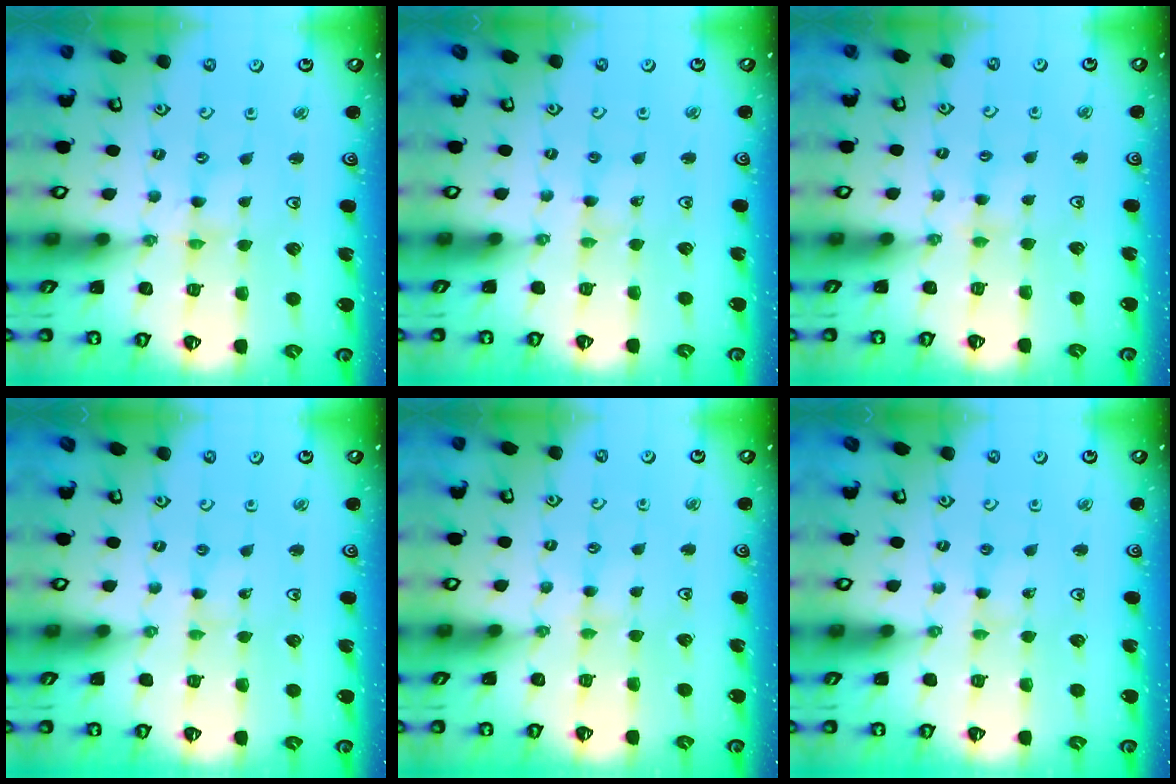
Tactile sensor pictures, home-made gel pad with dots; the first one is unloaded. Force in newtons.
{"total": 2.5, "press": 2.5, "slide": 0.3}
{"total": 3.0, "press": 2.9, "slide": 0.4}
{"total": 1.0, "press": 1.0, "slide": 0.2}
{"total": 2.8, "press": 2.8, "slide": 0.3}
{"total": 2.5, "press": 2.5, "slide": 0.3}